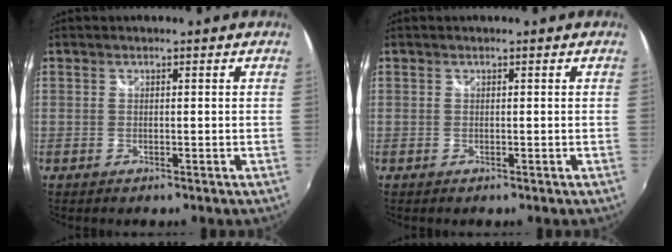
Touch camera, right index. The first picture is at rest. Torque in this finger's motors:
{"motor_torque": [0.00, 0.00, 0.01, 0.01]}